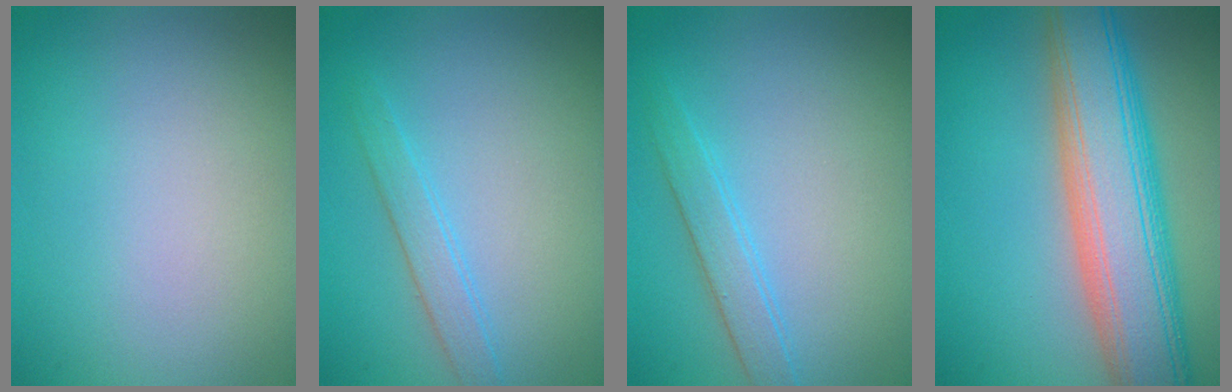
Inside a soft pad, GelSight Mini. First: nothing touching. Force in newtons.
{"total": 1.8, "press": 1.8, "slide": 0.1}
{"total": 2.1, "press": 2.1, "slide": 0.1}
{"total": 10.1, "press": 10.1, "slide": 0.4}